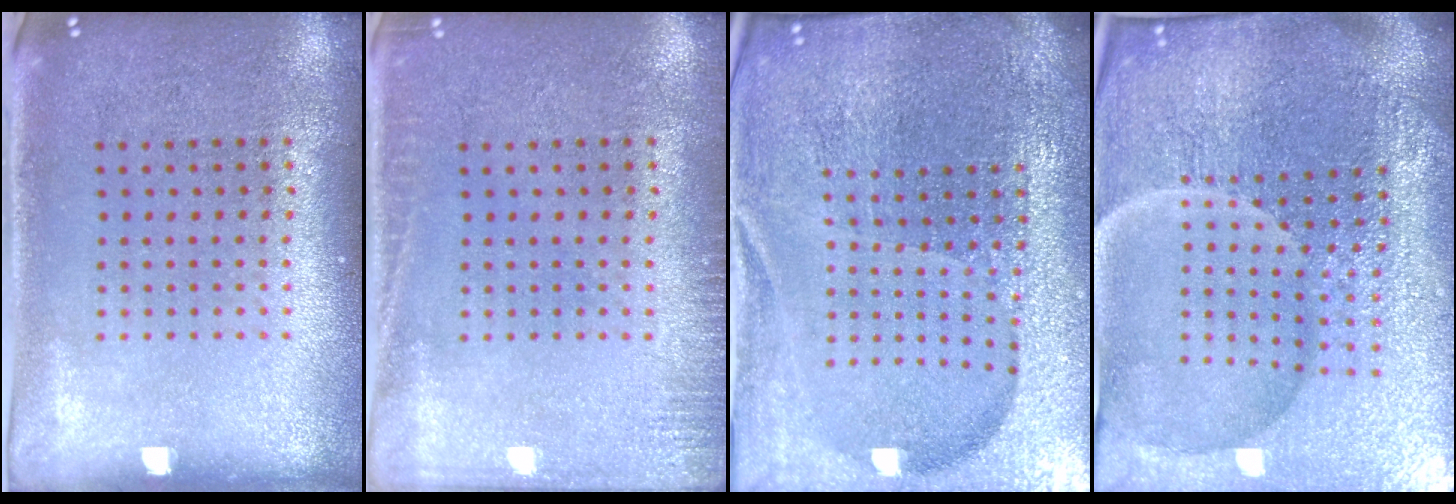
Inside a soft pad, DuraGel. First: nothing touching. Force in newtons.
{"total": 1.9, "press": 1.9, "slide": 0.4}
{"total": 5.6, "press": 5.1, "slide": 2.3}
{"total": 6.7, "press": 6.0, "slide": 3.0}